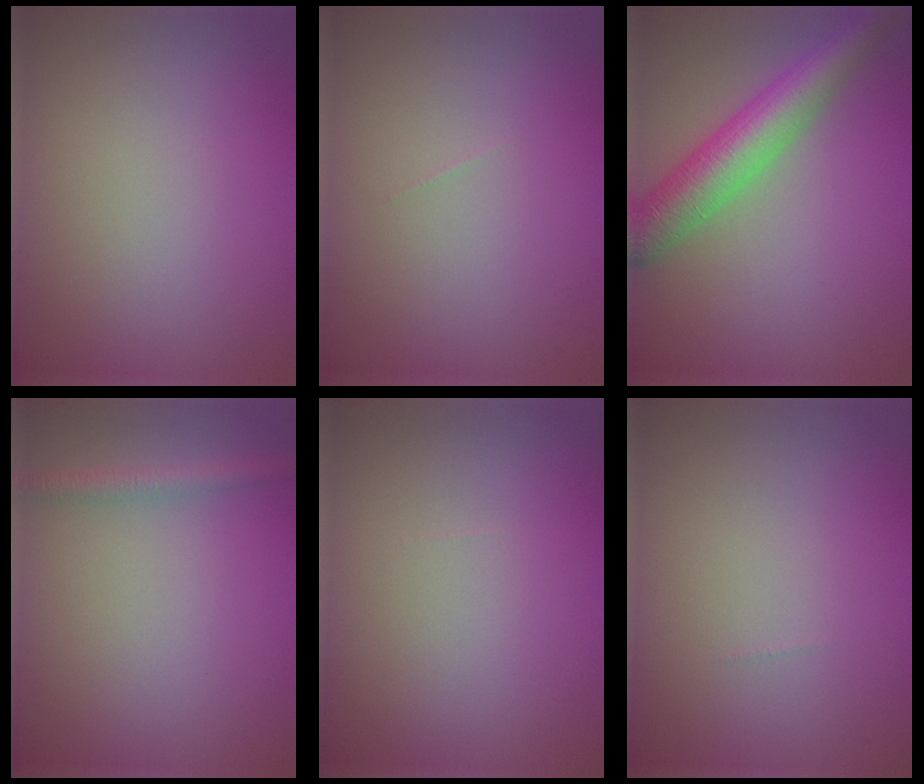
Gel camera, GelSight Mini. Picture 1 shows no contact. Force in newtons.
{"total": 0.0}
{"total": 6.1, "press": 6.1, "slide": 0.2}
{"total": 1.6, "press": 1.6, "slide": 0.0}
{"total": 0.0}
{"total": 0.0}